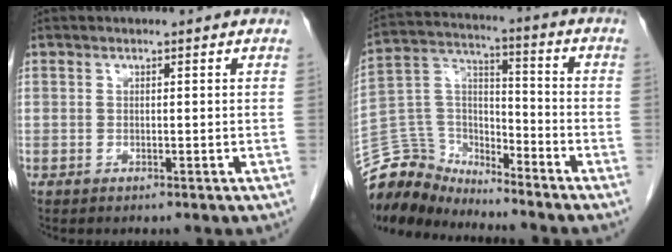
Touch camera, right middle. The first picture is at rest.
{"total": 11.5, "force": [-11.2, 2.3, 0.3], "torque": [-0.013, 0.045, -0.222]}